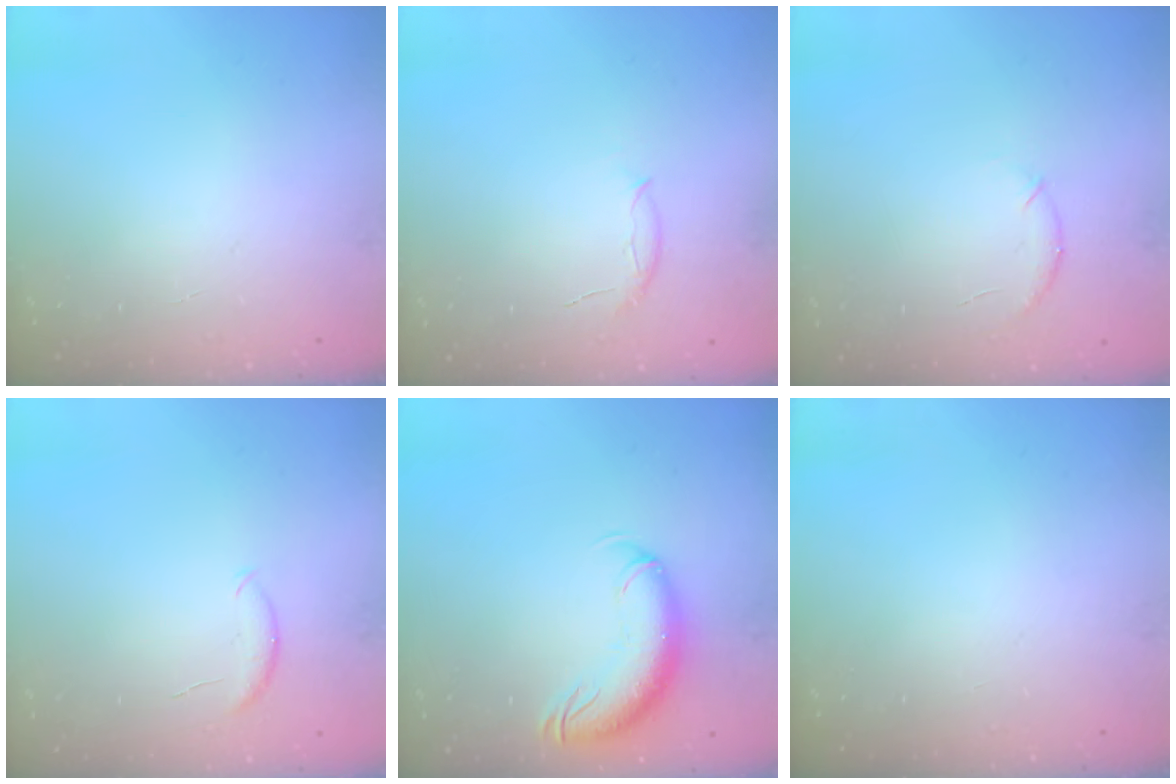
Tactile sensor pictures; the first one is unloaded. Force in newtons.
{"total": 5.6, "press": 5.5, "slide": 0.9}
{"total": 5.7, "press": 5.6, "slide": 1.3}
{"total": 5.5, "press": 5.5, "slide": 0.5}
{"total": 12.1, "press": 11.8, "slide": 2.7}
{"total": 0.0}